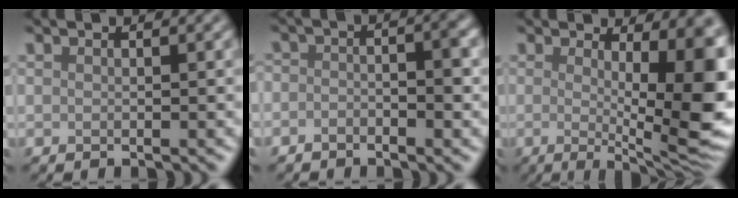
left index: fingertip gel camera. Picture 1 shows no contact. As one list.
[{"total": 3.0, "force": [-1.1, 1.5, 2.4], "torque": [-0.029, 0.005, -0.021]}, {"total": 11.3, "force": [0.0, 2.9, 10.9], "torque": [-0.120, -0.008, -0.003]}]